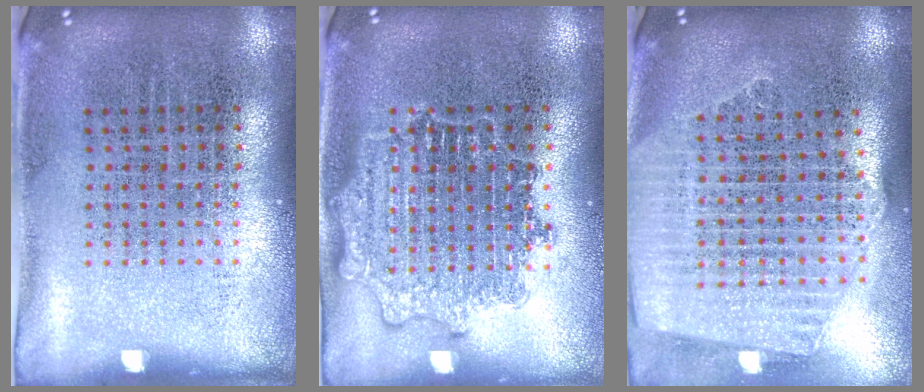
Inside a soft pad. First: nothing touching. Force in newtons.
{"total": 2.8, "press": 2.8, "slide": 0.5}
{"total": 2.4, "press": 2.2, "slide": 1.2}